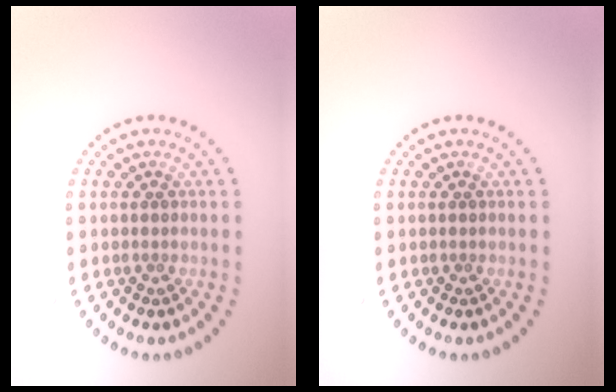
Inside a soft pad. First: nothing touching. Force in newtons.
{"total": 0.0}